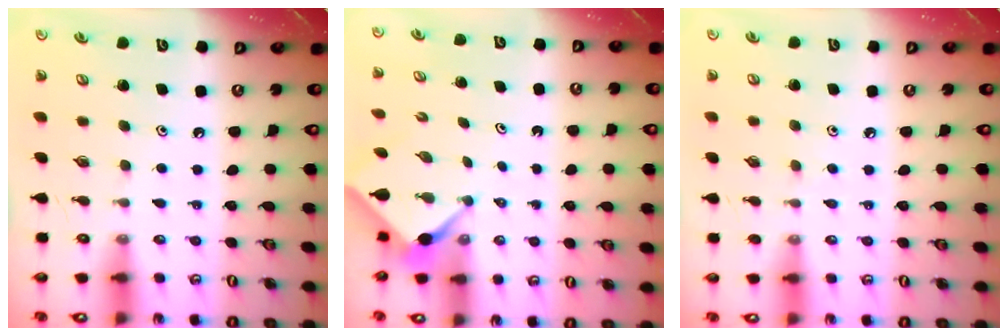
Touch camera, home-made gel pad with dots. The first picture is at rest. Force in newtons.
{"total": 2.5, "press": 2.4, "slide": 0.3}
{"total": 2.9, "press": 2.8, "slide": 0.4}